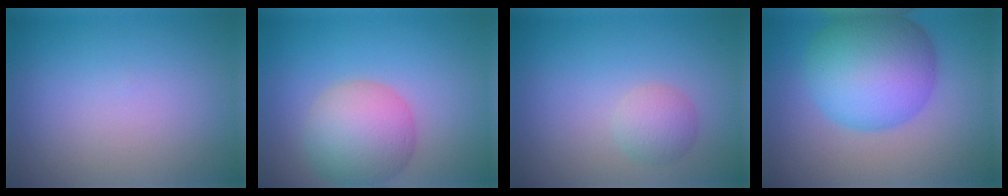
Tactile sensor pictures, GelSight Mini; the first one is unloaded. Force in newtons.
{"total": 6.0, "press": 6.0, "slide": 0.4}
{"total": 2.0, "press": 2.0, "slide": 0.1}
{"total": 10.0, "press": 10.0, "slide": 0.1}